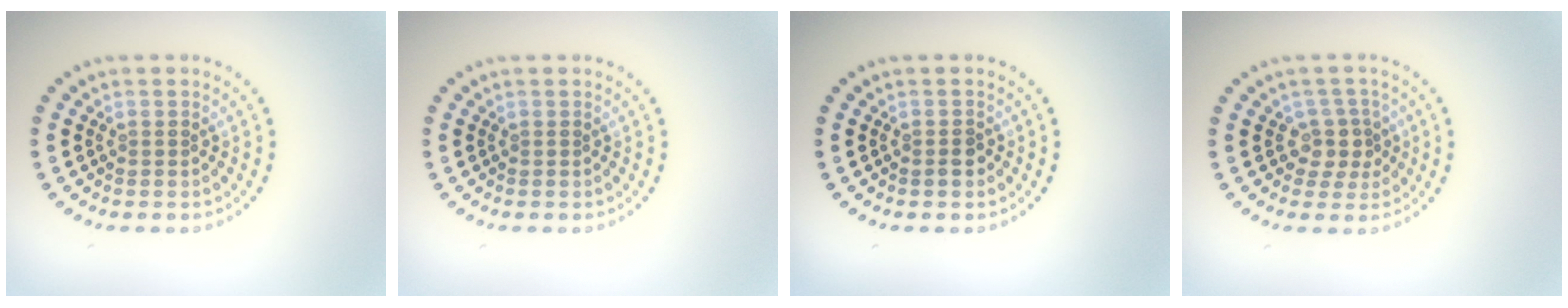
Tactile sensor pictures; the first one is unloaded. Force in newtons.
{"total": 0.0}
{"total": 1.3, "press": 1.2, "slide": 0.6}
{"total": 2.5, "press": 2.0, "slide": 1.4}